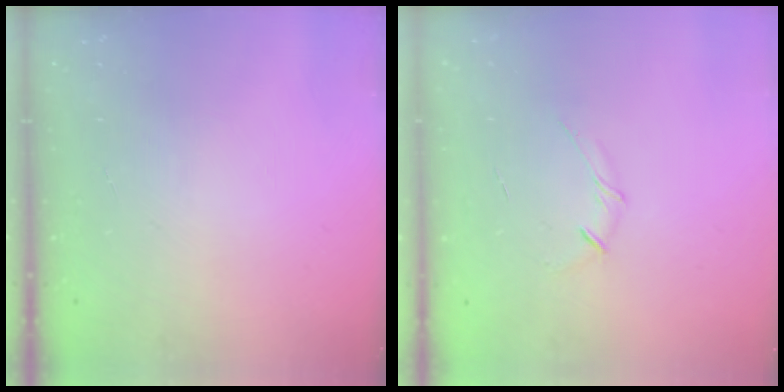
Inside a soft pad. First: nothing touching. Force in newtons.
{"total": 4.1, "press": 4.0, "slide": 0.9}